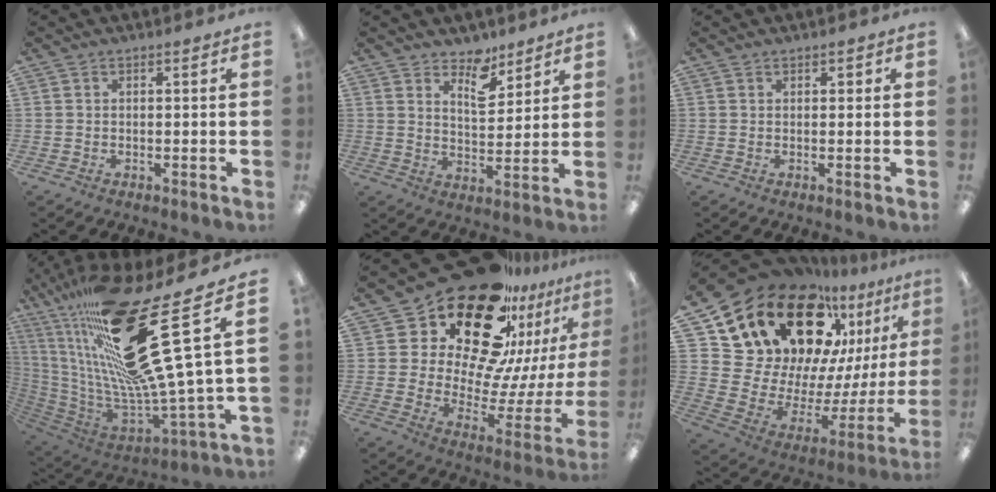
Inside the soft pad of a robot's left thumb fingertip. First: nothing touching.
{"total": 7.3, "force": [5.7, 3.4, 3.0], "torque": [-0.031, -0.039, 0.097]}
{"total": 0.7, "force": [0.5, 0.6, 0.1], "torque": [-0.004, 0.004, 0.008]}
{"total": 39.2, "force": [14.2, 14.4, 33.6], "torque": [-0.537, -0.112, 0.270]}
{"total": 26.4, "force": [18.8, 12.4, 13.7], "torque": [-0.216, -0.149, 0.333]}
{"total": 22.9, "force": [15.9, 12.9, 10.3], "torque": [-0.155, -0.144, 0.314]}